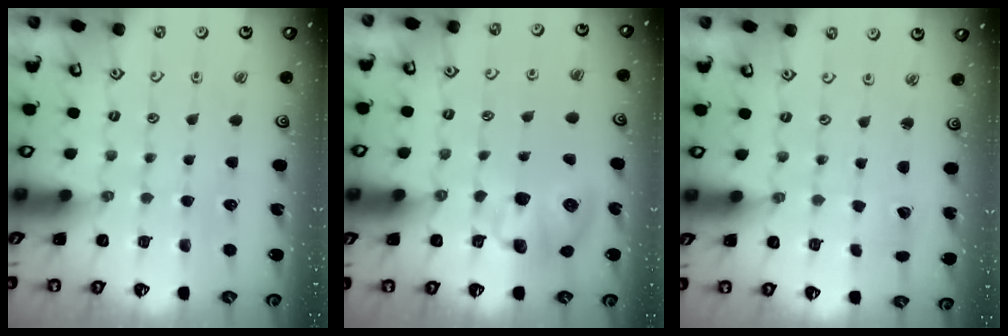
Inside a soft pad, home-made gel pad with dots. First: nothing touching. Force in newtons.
{"total": 9.2, "press": 9.1, "slide": 1.1}
{"total": 2.3, "press": 2.3, "slide": 0.2}